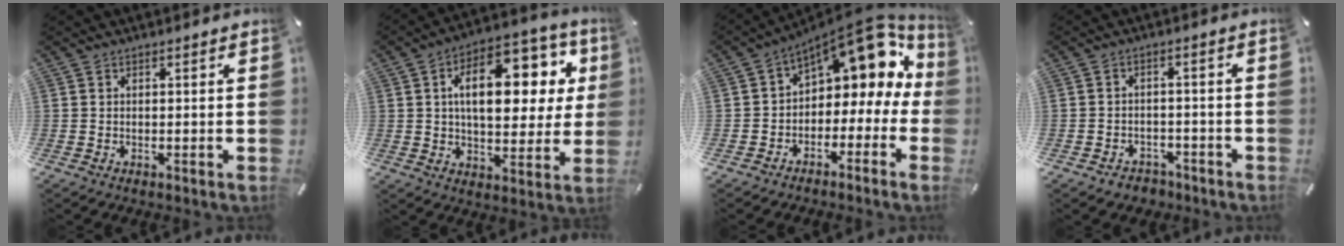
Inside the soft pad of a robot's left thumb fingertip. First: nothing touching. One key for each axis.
{"total": 19.5, "fx": 5.7, "fy": 10.8, "fz": 15.2, "tx": -0.223, "ty": -0.012, "tz": 0.092}
{"total": 12.1, "fx": 7.5, "fy": 6.2, "fz": 7.1, "tx": -0.103, "ty": -0.066, "tz": 0.124}
{"total": 3.3, "fx": -2.3, "fy": 2.3, "fz": 0.6, "tx": -0.010, "ty": 0.012, "tz": -0.045}